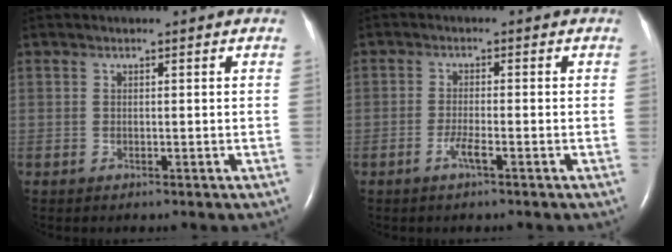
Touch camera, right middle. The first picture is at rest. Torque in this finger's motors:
{"motor_torque": [0.51, -0.32, 0.23, 0.08]}